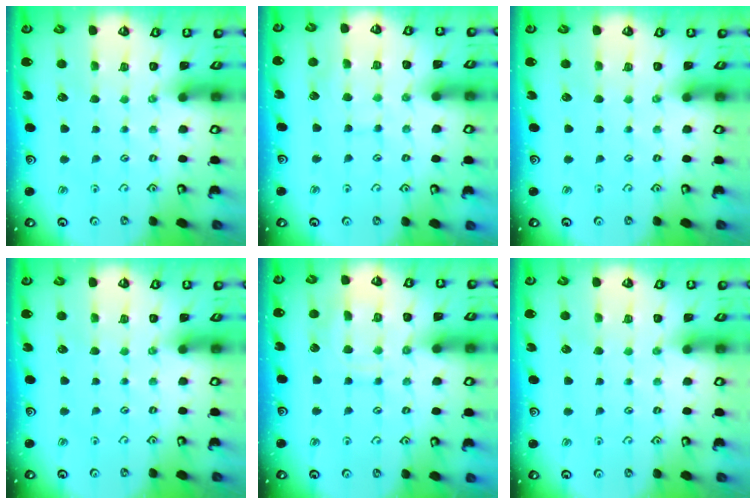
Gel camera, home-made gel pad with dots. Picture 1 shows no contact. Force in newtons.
{"total": 7.8, "press": 7.7, "slide": 0.6}
{"total": 0.0}
{"total": 0.0}
{"total": 9.5, "press": 9.5, "slide": 0.7}
{"total": 0.9, "press": 0.9, "slide": 0.1}